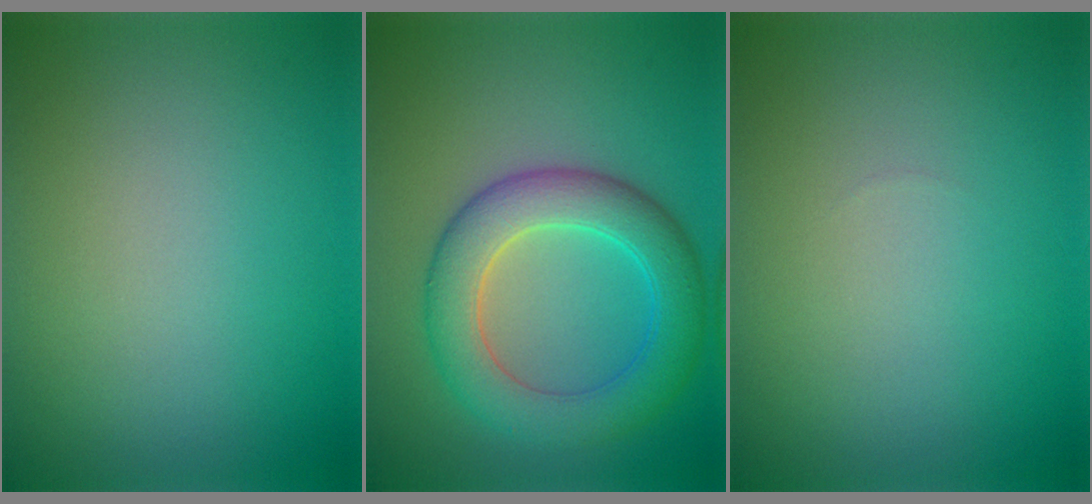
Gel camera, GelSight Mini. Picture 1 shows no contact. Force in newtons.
{"total": 6.4, "press": 6.4, "slide": 0.1}
{"total": 0.0}